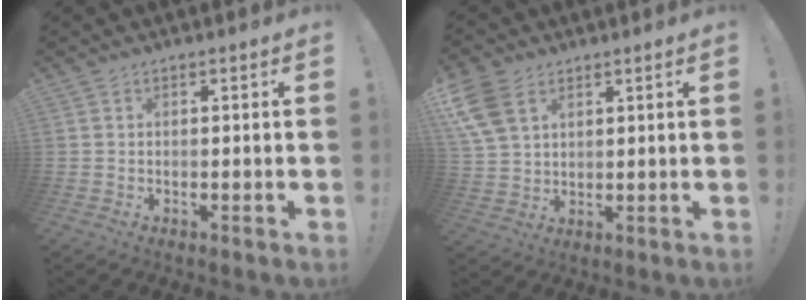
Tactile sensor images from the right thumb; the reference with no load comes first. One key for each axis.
{"total": 12.0, "fx": 5.6, "fy": 8.4, "fz": 6.5, "tx": -0.124, "ty": -0.013, "tz": 0.115}